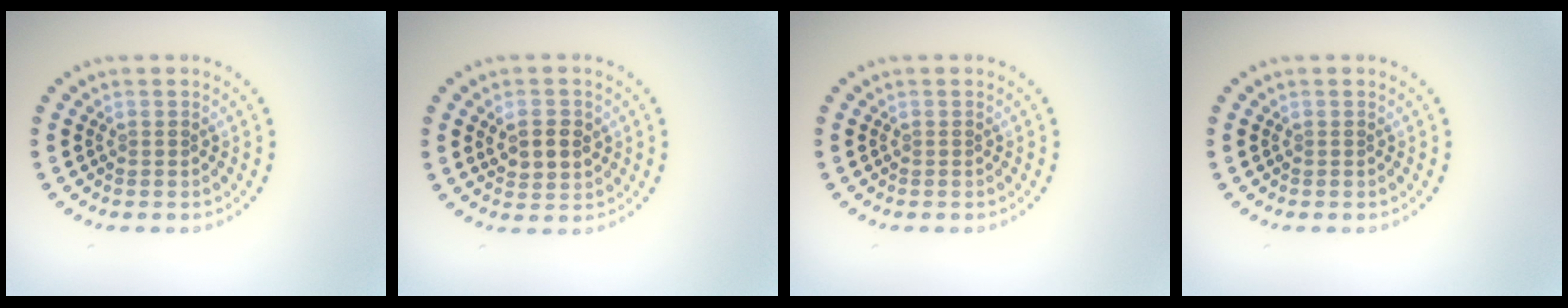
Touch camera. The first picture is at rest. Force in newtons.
{"total": 3.0, "press": 3.0, "slide": 0.6}
{"total": 0.0}
{"total": 0.0}